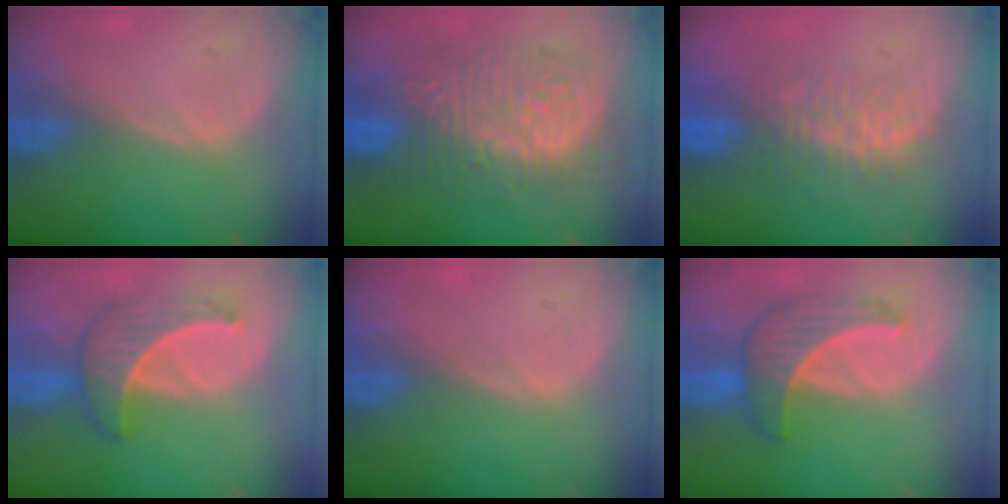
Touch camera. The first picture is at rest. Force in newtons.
{"total": 13.2, "press": 13.2, "slide": 1.4}
{"total": 7.9, "press": 7.4, "slide": 2.8}
{"total": 6.7, "press": 6.1, "slide": 2.7}
{"total": 0.0}
{"total": 6.6, "press": 6.5, "slide": 0.9}